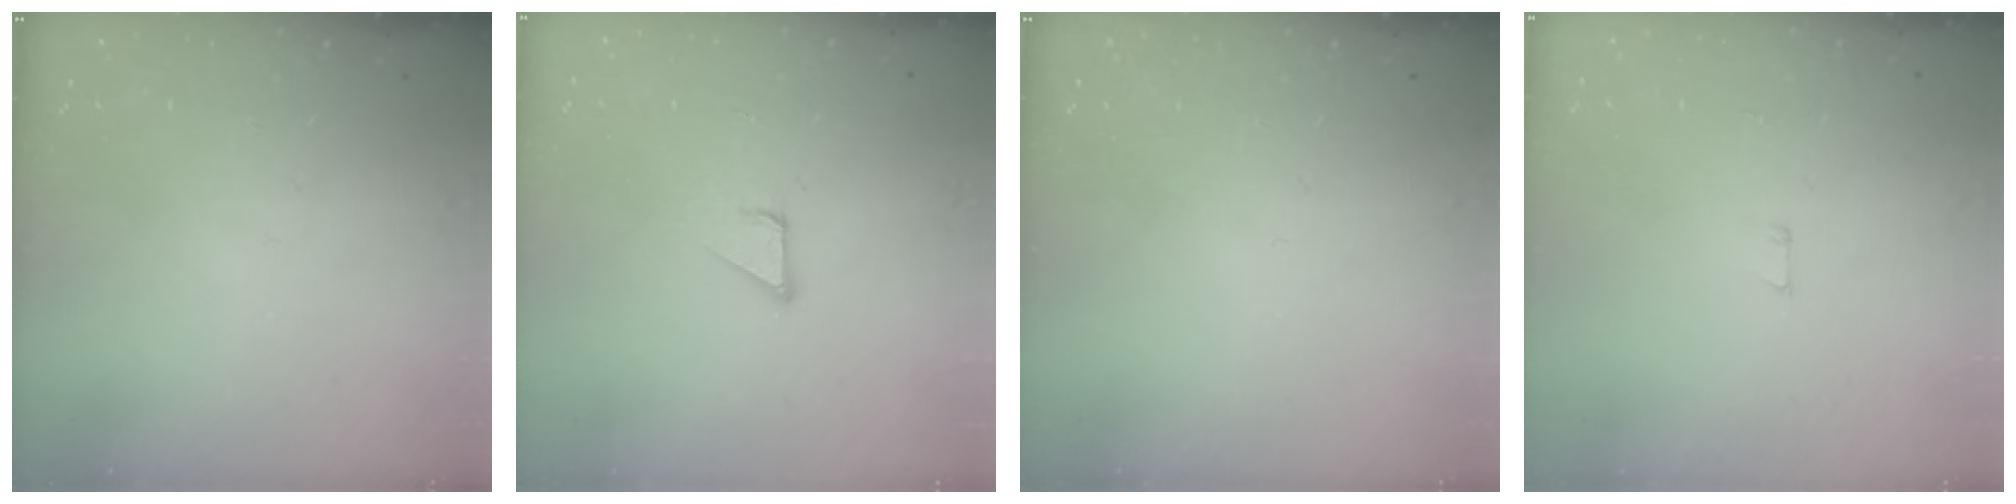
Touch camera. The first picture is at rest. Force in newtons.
{"total": 2.1, "press": 2.1, "slide": 0.0}
{"total": 0.0}
{"total": 2.9, "press": 2.9, "slide": 0.2}